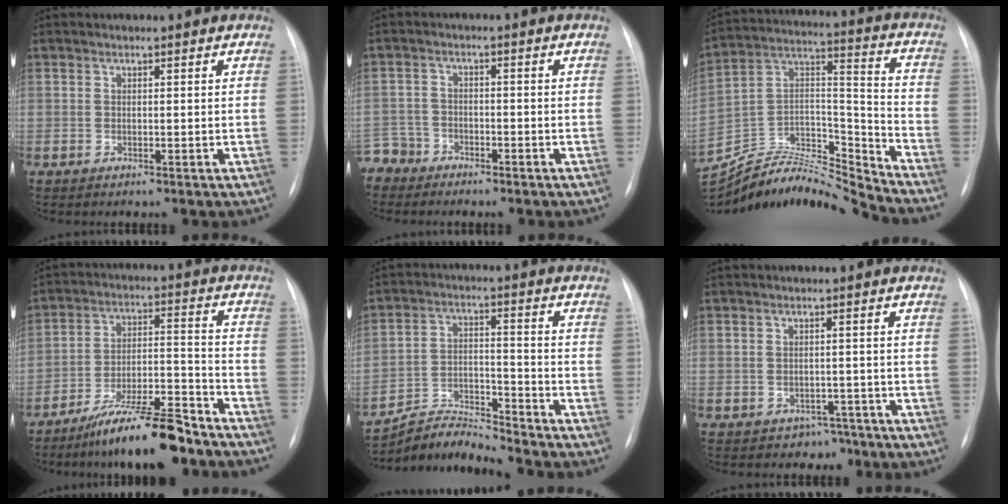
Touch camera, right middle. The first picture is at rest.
{"total": 5.1, "force": [-4.4, 2.6, -0.6], "torque": [0.019, -0.004, -0.088]}
{"total": 19.6, "force": [-19.2, 0.2, 3.8], "torque": [-0.062, 0.049, -0.330]}
{"total": 13.1, "force": [-10.6, 1.7, 7.5], "torque": [-0.115, 0.016, -0.180]}
{"total": 8.0, "force": [-7.8, -1.2, -0.6], "torque": [0.001, 0.021, -0.141]}
{"total": 2.6, "force": [-1.8, 1.9, -0.1], "torque": [0.005, 0.013, -0.020]}